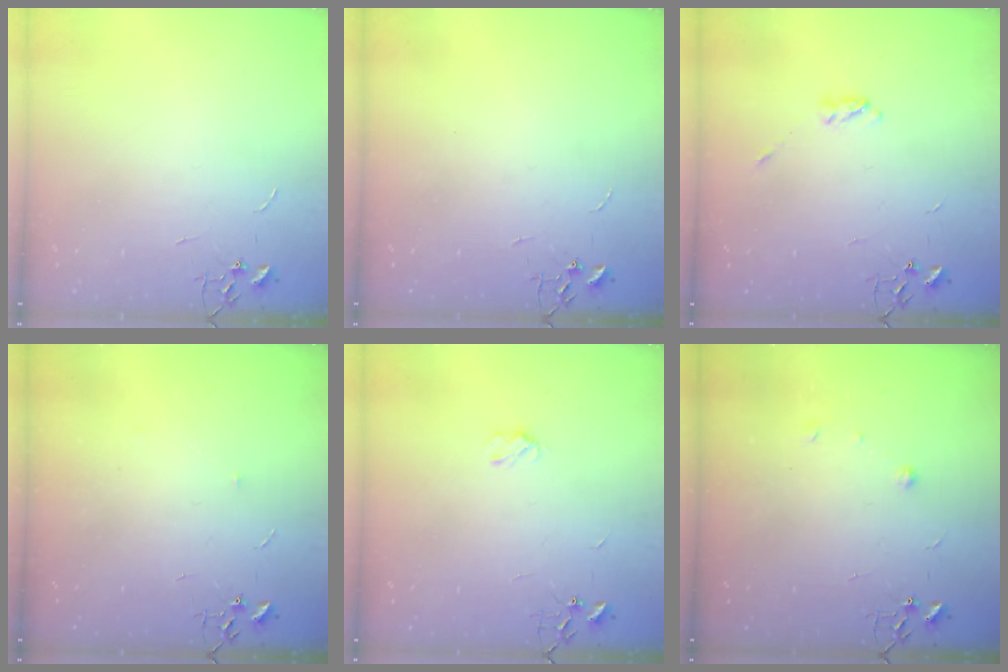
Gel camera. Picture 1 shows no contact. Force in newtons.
{"total": 0.0}
{"total": 3.3, "press": 3.3, "slide": 0.5}
{"total": 3.6, "press": 3.5, "slide": 0.6}
{"total": 3.9, "press": 3.9, "slide": 0.5}
{"total": 5.0, "press": 4.9, "slide": 0.8}